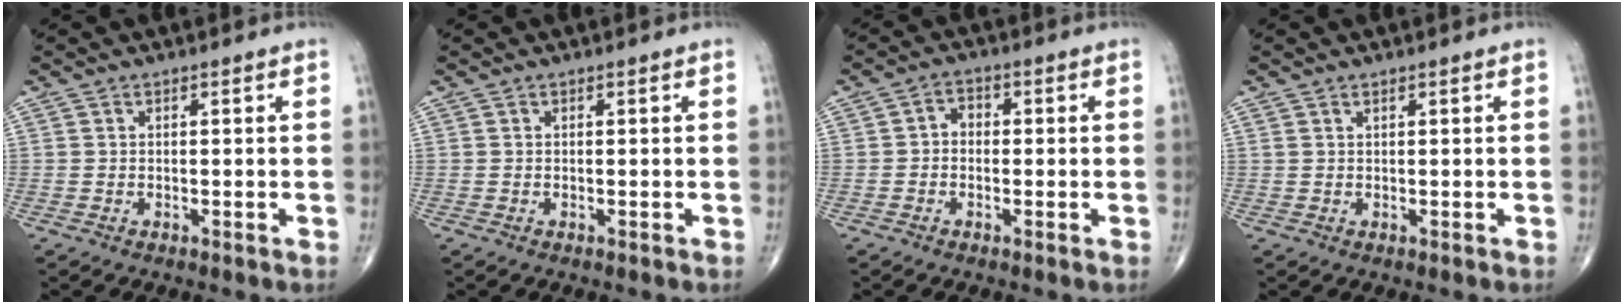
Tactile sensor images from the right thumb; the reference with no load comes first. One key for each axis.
{"total": 0.0}
{"total": 3.0, "fx": -0.1, "fy": 2.4, "fz": 1.8, "tx": -0.014, "ty": 0.018, "tz": -0.010}
{"total": 0.7, "fx": 0.6, "fy": 0.2, "fz": 0.3, "tx": -0.009, "ty": 0.001, "tz": 0.015}